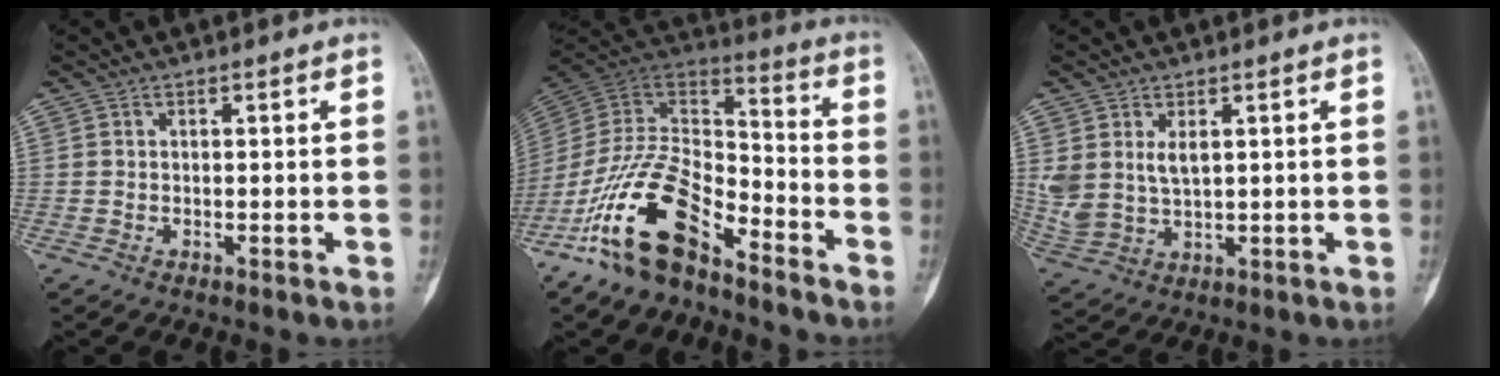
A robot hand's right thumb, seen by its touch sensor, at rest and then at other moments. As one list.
[{"total": 18.4, "force": [-11.6, 8.2, 11.8], "torque": [-0.205, 0.086, -0.219]}, {"total": 6.5, "force": [2.1, 3.8, 4.8], "torque": [-0.102, -0.007, 0.057]}]